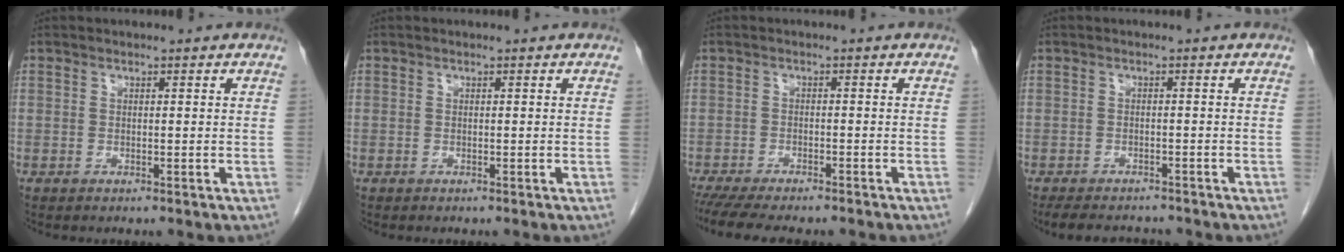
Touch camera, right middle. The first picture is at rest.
{"total": 0.0}
{"total": 11.4, "force": [-9.7, 2.2, 5.5], "torque": [-0.077, -0.010, -0.138]}
{"total": 7.2, "force": [-6.4, 2.1, 2.3], "torque": [-0.033, -0.006, -0.092]}